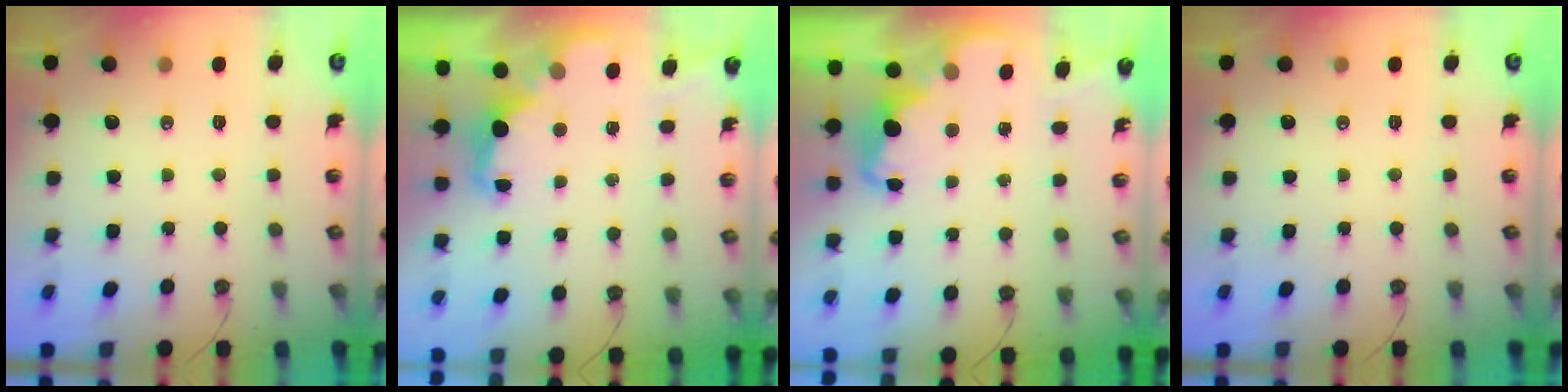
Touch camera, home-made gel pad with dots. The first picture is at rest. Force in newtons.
{"total": 2.8, "press": 2.6, "slide": 0.8}
{"total": 2.7, "press": 2.6, "slide": 0.7}
{"total": 0.0}